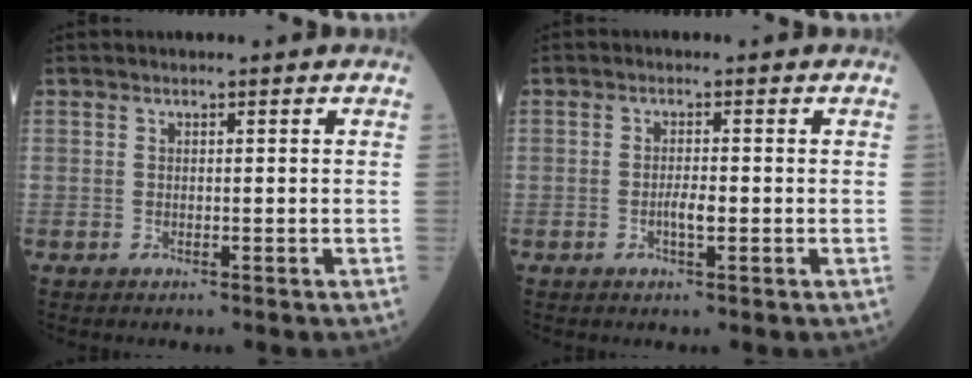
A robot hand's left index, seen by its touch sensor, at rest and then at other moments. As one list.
[{"total": 2.0, "force": [-0.5, 0.5, 1.9], "torque": [-0.038, 0.001, -0.009]}]